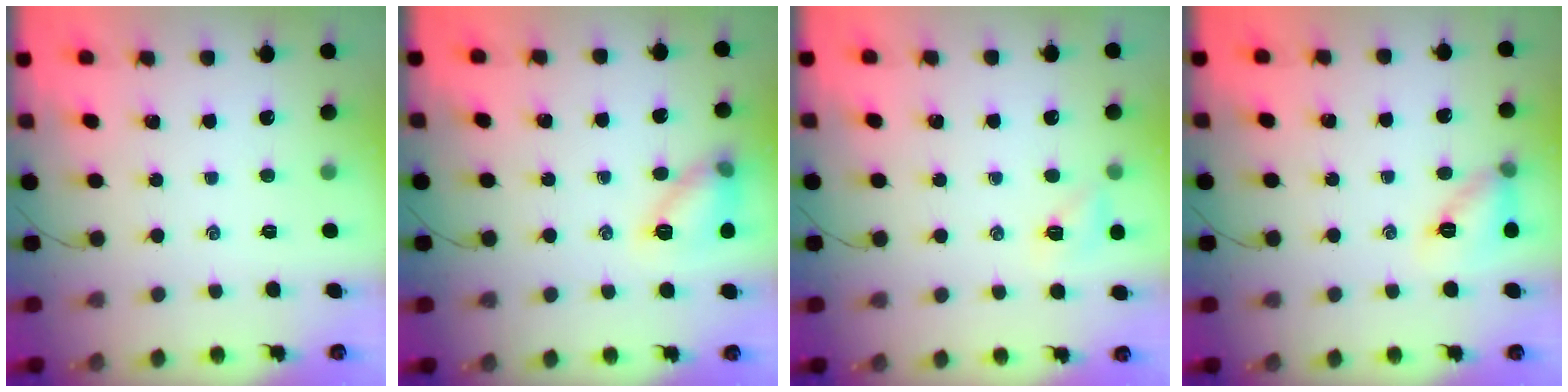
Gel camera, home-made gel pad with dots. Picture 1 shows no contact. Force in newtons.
{"total": 11.2, "press": 11.2, "slide": 0.2}
{"total": 6.1, "press": 5.9, "slide": 1.6}
{"total": 9.9, "press": 9.8, "slide": 1.6}